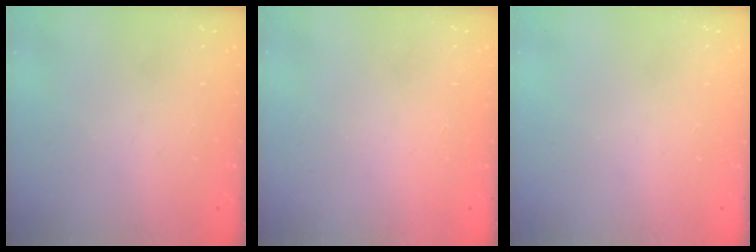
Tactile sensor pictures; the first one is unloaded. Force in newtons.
{"total": 1.5, "press": 1.5, "slide": 0.1}
{"total": 0.0}